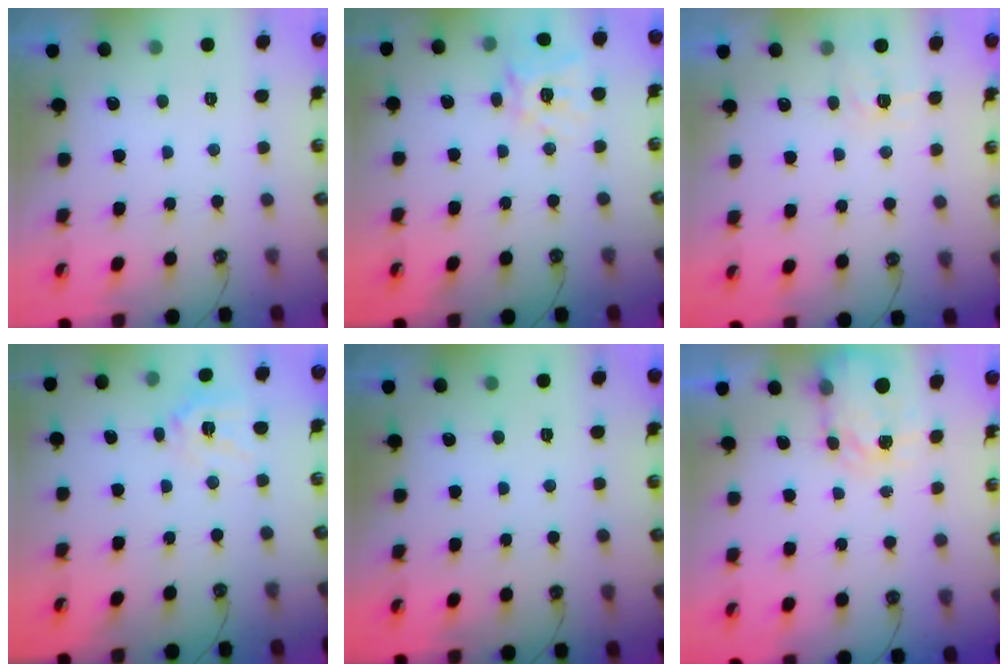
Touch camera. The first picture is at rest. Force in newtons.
{"total": 14.7, "press": 14.6, "slide": 1.7}
{"total": 4.7, "press": 4.6, "slide": 0.7}
{"total": 10.8, "press": 10.8, "slide": 1.1}
{"total": 0.0}
{"total": 4.9, "press": 4.9, "slide": 0.1}